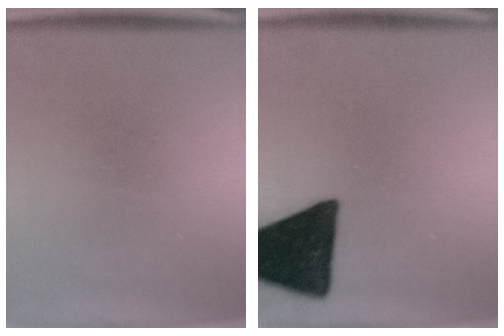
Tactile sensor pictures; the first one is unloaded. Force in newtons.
{"total": 18.8}